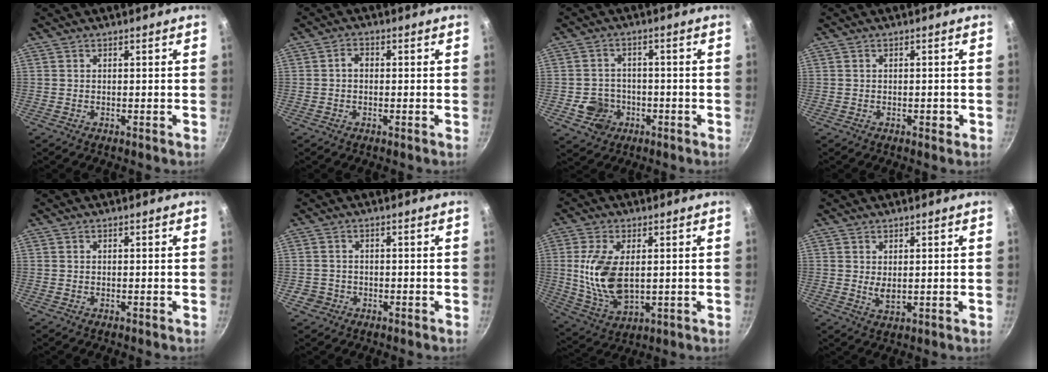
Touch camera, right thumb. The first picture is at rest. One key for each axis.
{"total": 2.2, "fx": -0.1, "fy": 1.6, "fz": 1.5, "tx": -0.024, "ty": 0.010, "tz": -0.006}
{"total": 6.1, "fx": -2.1, "fy": 5.4, "fz": 2.1, "tx": -0.013, "ty": 0.024, "tz": -0.030}
{"total": 1.3, "fx": -0.4, "fy": 0.8, "fz": 0.9, "tx": -0.007, "ty": 0.005, "tz": -0.007}
{"total": 0.0}
{"total": 2.6, "fx": -1.0, "fy": 2.3, "fz": 0.6, "tx": -0.002, "ty": 0.013, "tz": -0.012}
{"total": 13.0, "fx": 1.5, "fy": 7.0, "fz": 10.9, "tx": -0.211, "ty": -0.015, "tz": 0.038}
{"total": 2.9, "fx": 0.7, "fy": 1.4, "fz": 2.4, "tx": -0.040, "ty": -0.012, "tz": 0.016}